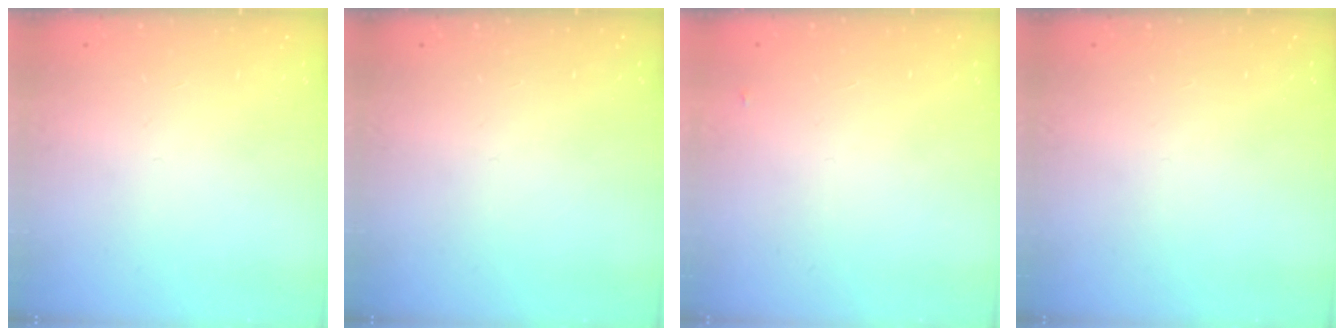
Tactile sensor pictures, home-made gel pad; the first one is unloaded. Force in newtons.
{"total": 0.0}
{"total": 2.8, "press": 2.8, "slide": 0.4}
{"total": 0.0}